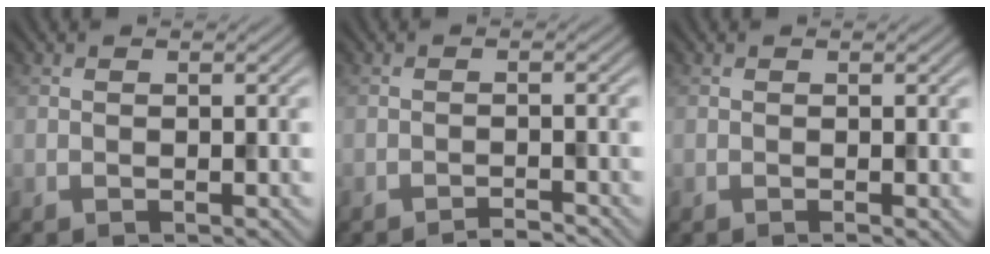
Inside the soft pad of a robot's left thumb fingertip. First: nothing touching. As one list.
[{"total": 1.6, "force": [-1.4, 0.1, 0.6], "torque": [-0.006, 0.004, -0.028]}, {"total": 0.6, "force": [-0.1, 0.1, 0.6], "torque": [-0.010, -0.004, -0.004]}]